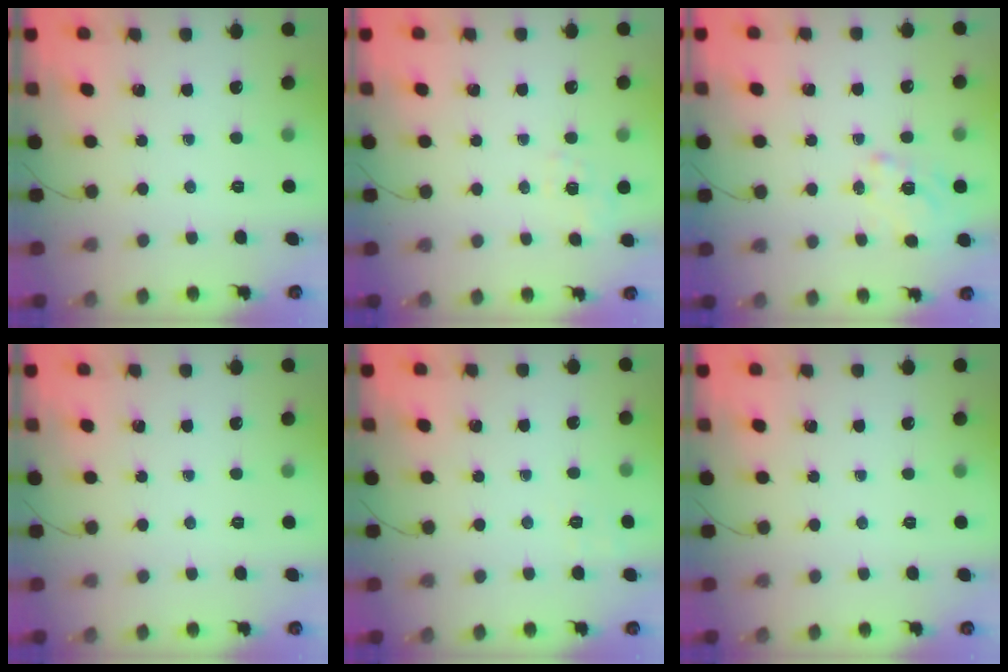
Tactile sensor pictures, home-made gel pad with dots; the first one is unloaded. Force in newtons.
{"total": 2.3, "press": 1.6, "slide": 1.6}
{"total": 1.4, "press": 1.2, "slide": 0.8}
{"total": 0.0}
{"total": 2.0, "press": 1.1, "slide": 1.7}
{"total": 0.0}